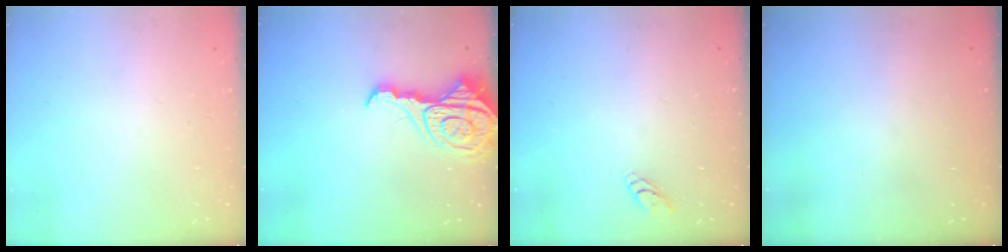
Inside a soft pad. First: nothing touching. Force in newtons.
{"total": 14.0, "press": 13.9, "slide": 1.5}
{"total": 2.8, "press": 2.8, "slide": 0.3}
{"total": 0.7, "press": 0.4, "slide": 0.5}